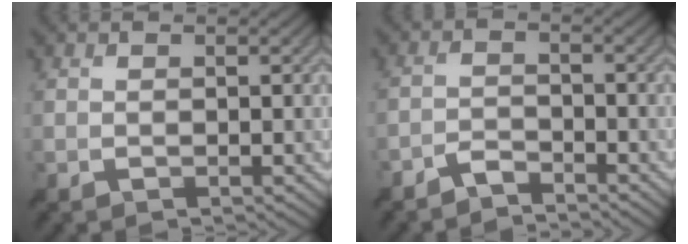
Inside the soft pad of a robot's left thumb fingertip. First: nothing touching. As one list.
[{"total": 2.7, "force": [-2.5, 0.7, 0.5], "torque": [-0.007, 0.001, -0.057]}]